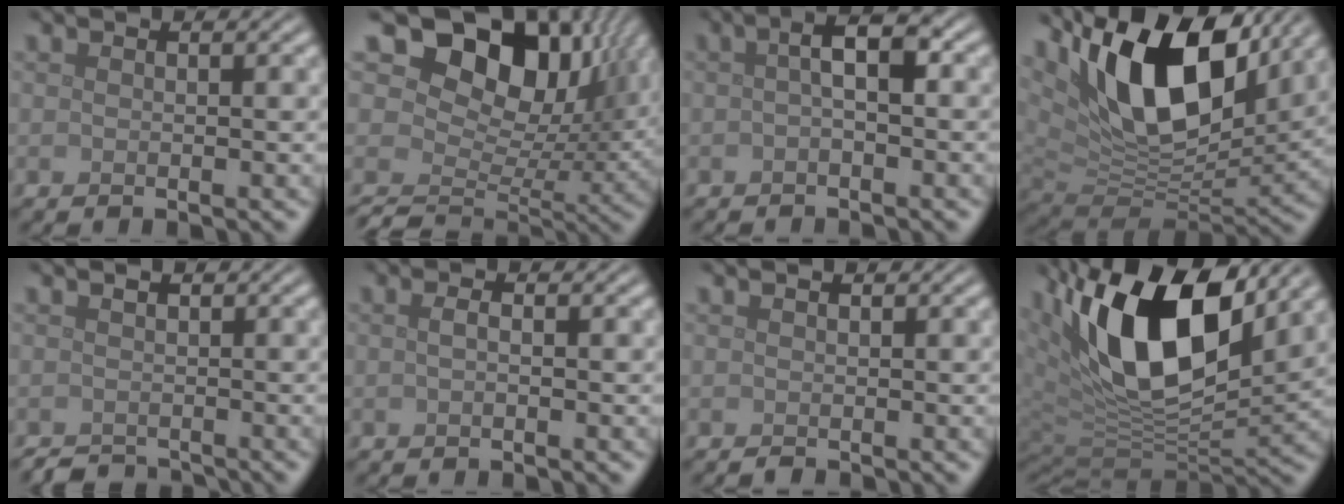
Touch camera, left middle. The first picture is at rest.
{"total": 15.5, "force": [5.9, 10.3, 9.9], "torque": [-0.159, 0.023, 0.106]}
{"total": 3.0, "force": [0.1, 0.7, 2.9], "torque": [-0.046, 0.012, -0.002]}
{"total": 13.5, "force": [6.9, 6.4, 9.6], "torque": [-0.162, 0.009, 0.115]}
{"total": 1.4, "force": [-1.3, 0.4, 0.1], "torque": [-0.001, -0.003, -0.029]}
{"total": 0.7, "force": [-0.1, 0.2, 0.7], "torque": [-0.015, 0.000, -0.003]}
{"total": 0.0}
{"total": 14.8, "force": [6.3, 6.4, 11.8], "torque": [-0.207, 0.012, 0.104]}